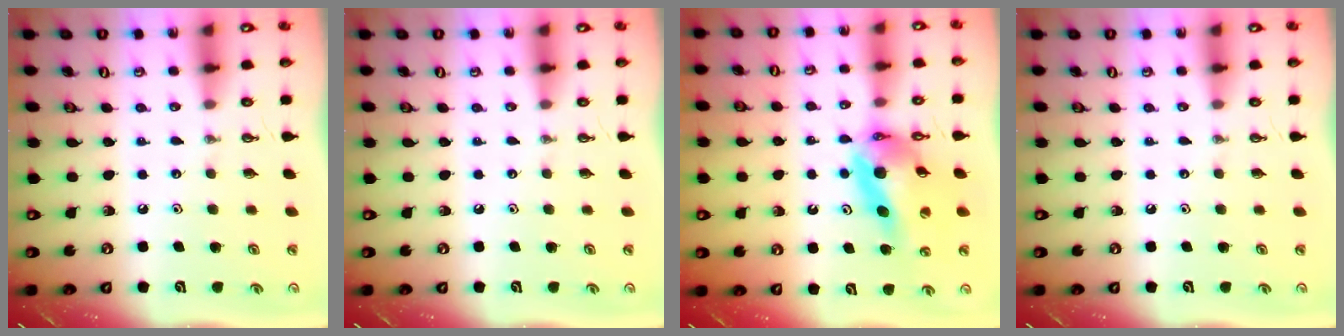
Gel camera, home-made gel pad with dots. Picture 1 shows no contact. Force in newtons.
{"total": 0.0}
{"total": 14.2, "press": 14.1, "slide": 1.5}
{"total": 0.0}